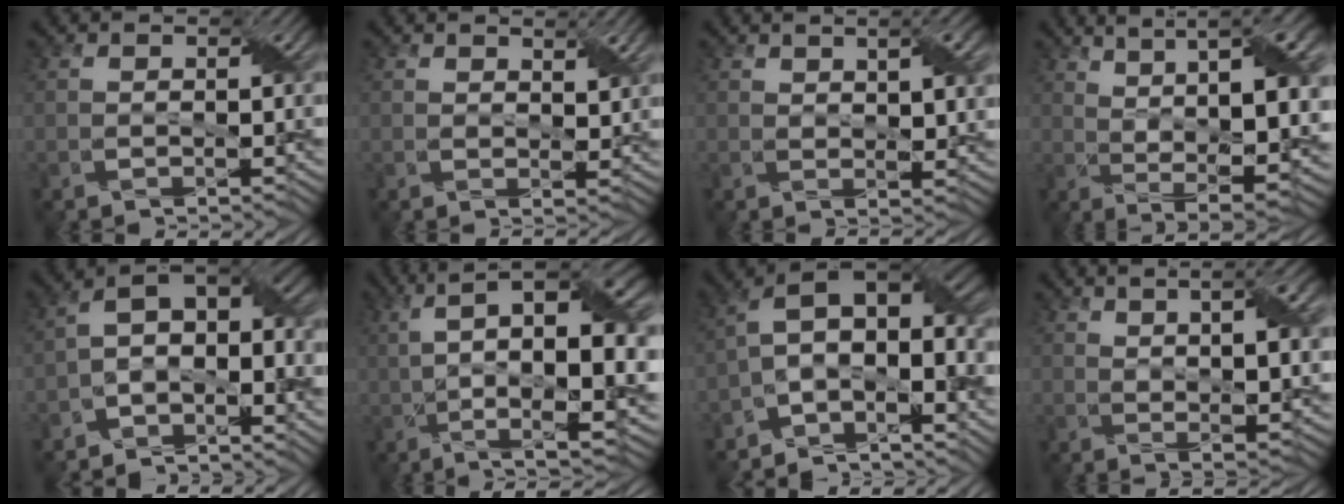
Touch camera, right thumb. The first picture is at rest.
{"total": 2.5, "force": [1.8, 0.6, 1.7], "torque": [-0.036, -0.004, 0.034]}
{"total": 5.6, "force": [2.6, 1.7, 4.7], "torque": [-0.076, 0.004, 0.046]}
{"total": 15.4, "force": [5.5, 5.2, 13.4], "torque": [-0.205, 0.022, 0.087]}
{"total": 8.9, "force": [-3.6, 5.1, 6.4], "torque": [-0.104, -0.004, -0.072]}
{"total": 14.5, "force": [2.1, 3.9, 13.7], "torque": [-0.235, 0.001, 0.048]}
{"total": 14.4, "force": [-3.4, 7.6, 11.8], "torque": [-0.200, -0.003, -0.049]}
{"total": 9.1, "force": [3.7, 2.5, 8.0], "torque": [-0.124, 0.005, 0.060]}